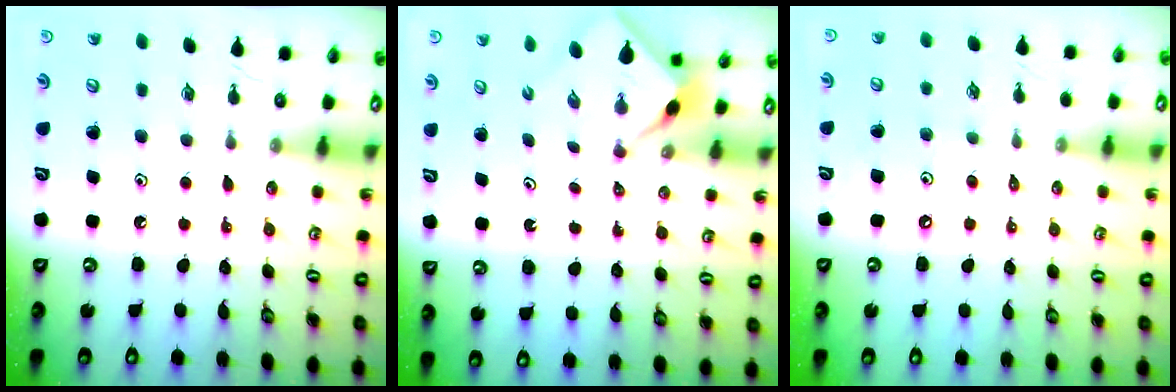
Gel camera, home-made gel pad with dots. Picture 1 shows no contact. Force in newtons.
{"total": 2.3, "press": 2.2, "slide": 0.3}
{"total": 2.9, "press": 2.8, "slide": 0.5}